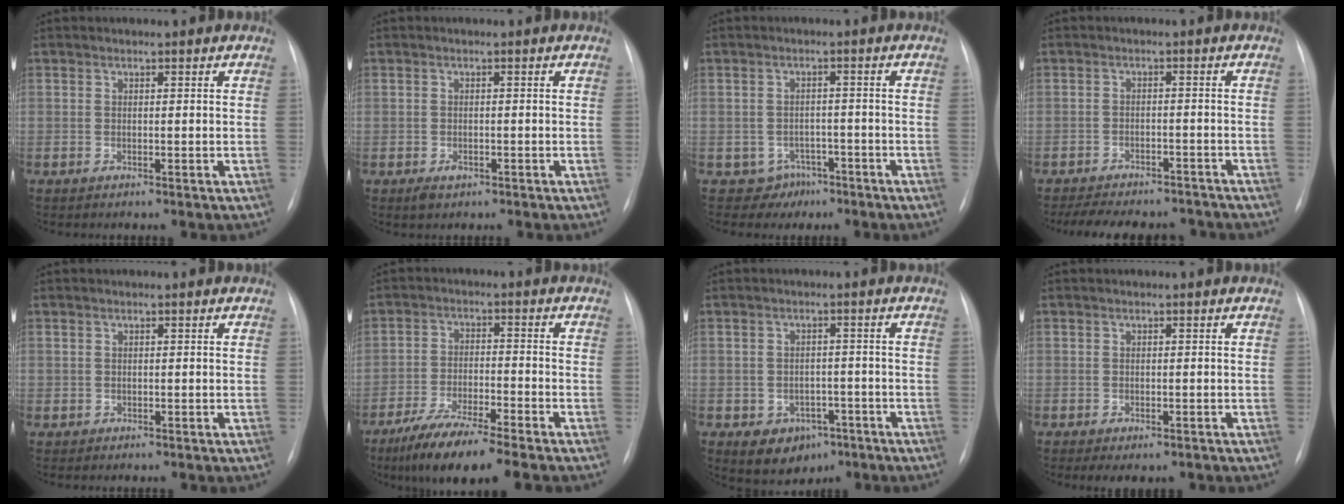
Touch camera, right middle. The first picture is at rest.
{"total": 1.8, "force": [-0.8, 1.2, 1.0], "torque": [-0.015, 0.000, -0.005]}
{"total": 3.7, "force": [-2.2, 3.0, -0.2], "torque": [0.007, 0.012, -0.026]}
{"total": 13.6, "force": [-12.1, 4.4, 4.6], "torque": [-0.088, 0.008, -0.154]}
{"total": 0.6, "force": [0.0, 0.6, 0.1], "torque": [0.004, 0.003, -0.001]}
{"total": 10.2, "force": [-7.6, 0.5, 6.7], "torque": [-0.122, -0.030, -0.136]}
{"total": 6.5, "force": [-3.3, 4.9, 2.8], "torque": [-0.040, 0.011, -0.036]}
{"total": 2.6, "force": [-1.7, 1.3, 1.5], "torque": [-0.016, -0.003, -0.016]}